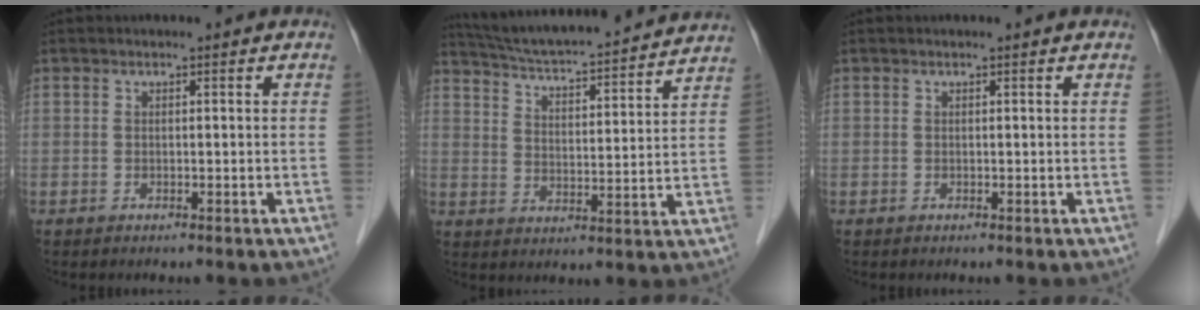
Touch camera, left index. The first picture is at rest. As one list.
[{"total": 22.1, "force": [20.4, 1.5, 8.2], "torque": [-0.139, 0.005, 0.285]}, {"total": 0.5, "force": [0.5, 0.0, 0.1], "torque": [-0.002, 0.005, 0.006]}]